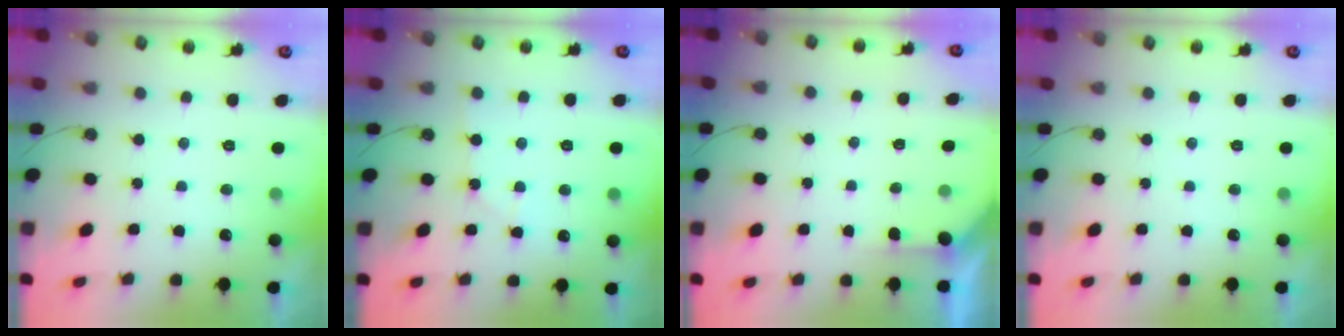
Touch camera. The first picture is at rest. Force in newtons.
{"total": 3.9, "press": 3.8, "slide": 0.6}
{"total": 2.0, "press": 2.0, "slide": 0.2}
{"total": 0.0}